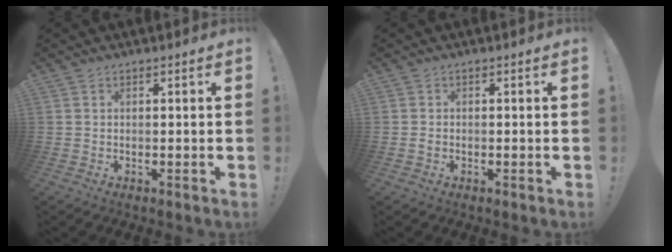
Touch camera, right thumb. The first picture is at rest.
{"total": 1.2, "force": [-0.6, 0.7, 0.7], "torque": [-0.019, 0.006, -0.010]}